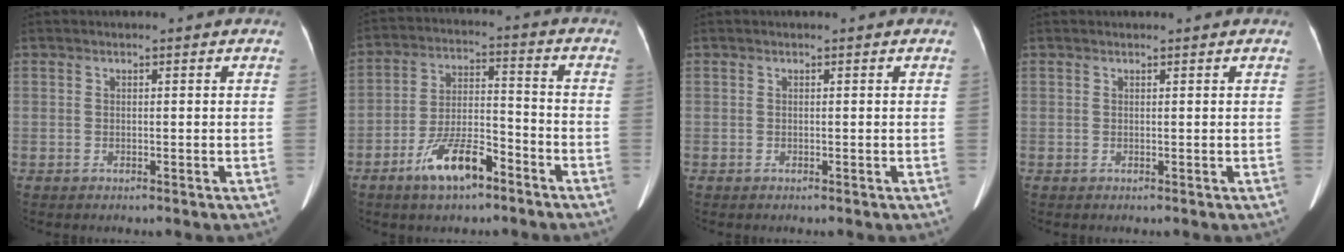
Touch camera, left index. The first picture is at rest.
{"total": 9.6, "force": [-6.1, 3.0, 6.8], "torque": [-0.135, 0.003, -0.109]}
{"total": 0.0}
{"total": 0.7, "force": [0.7, 0.1, 0.1], "torque": [-0.005, 0.010, 0.013]}